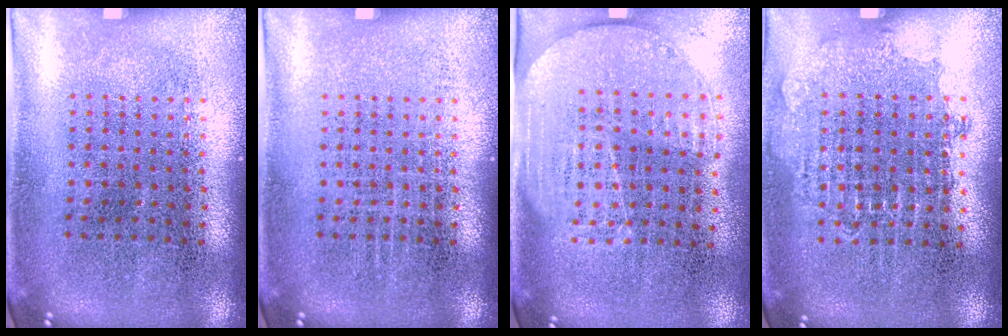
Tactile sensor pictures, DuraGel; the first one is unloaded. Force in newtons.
{"total": 0.0}
{"total": 1.7, "press": 1.4, "slide": 0.8}
{"total": 0.8, "press": 0.7, "slide": 0.2}